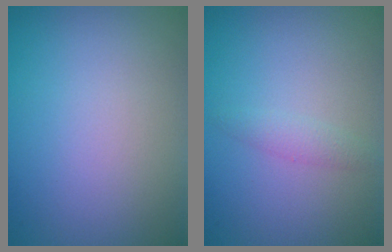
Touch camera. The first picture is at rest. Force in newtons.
{"total": 1.2, "press": 1.2, "slide": 0.0}